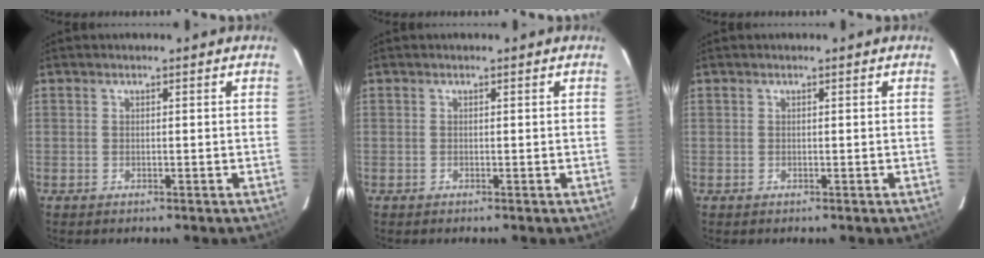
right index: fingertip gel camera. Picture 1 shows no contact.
{"total": 0.0}
{"total": 0.0}